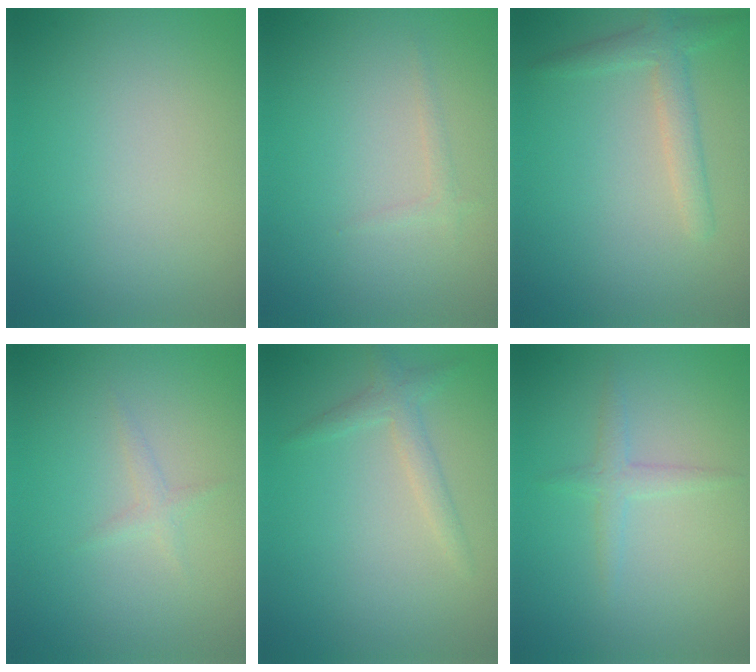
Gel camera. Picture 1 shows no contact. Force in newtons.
{"total": 0.8, "press": 0.8, "slide": 0.1}
{"total": 2.6, "press": 2.6, "slide": 0.1}
{"total": 0.5, "press": 0.5, "slide": 0.0}
{"total": 1.9, "press": 1.9, "slide": 0.0}
{"total": 1.5, "press": 1.5, "slide": 0.0}